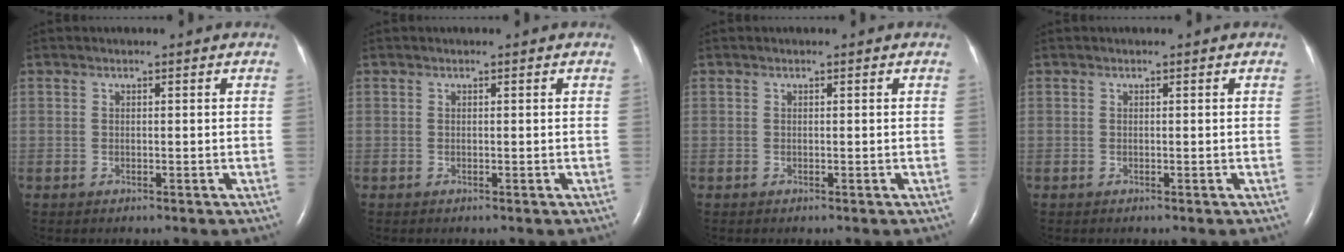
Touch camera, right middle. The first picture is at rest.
{"total": 0.0}
{"total": 0.0}
{"total": 0.0}